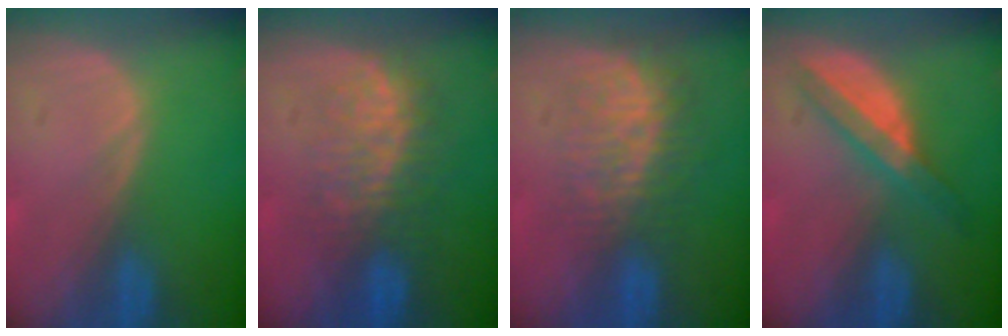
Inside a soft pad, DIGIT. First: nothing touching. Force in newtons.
{"total": 7.8, "press": 7.5, "slide": 2.0}
{"total": 8.6, "press": 7.4, "slide": 4.3}
{"total": 6.0, "press": 5.2, "slide": 2.9}